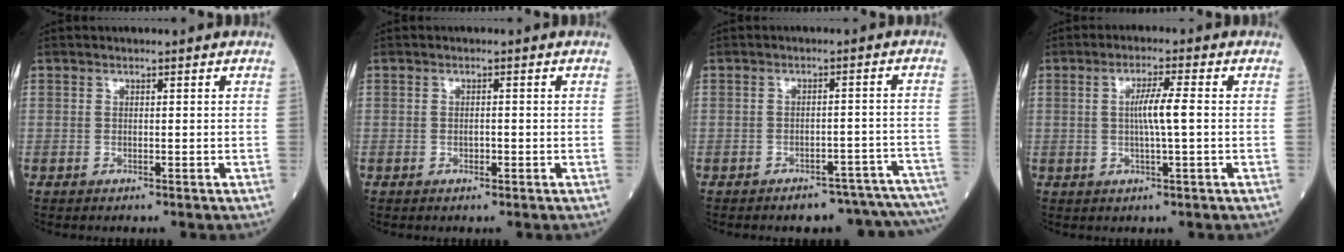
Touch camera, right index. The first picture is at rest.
{"total": 1.1, "force": [-0.4, 0.5, 0.8], "torque": [-0.013, 0.001, -0.006]}
{"total": 12.7, "force": [-12.0, 3.0, 3.2], "torque": [0.008, 0.034, -0.132]}
{"total": 4.6, "force": [0.1, -0.1, 4.6], "torque": [-0.084, 0.000, 0.001]}